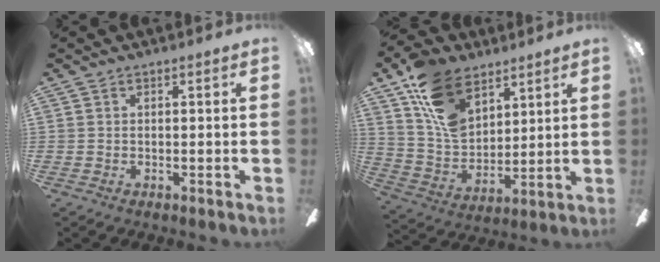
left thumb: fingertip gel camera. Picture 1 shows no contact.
{"total": 16.3, "force": [9.9, 10.1, 8.0], "torque": [-0.165, -0.033, 0.196]}